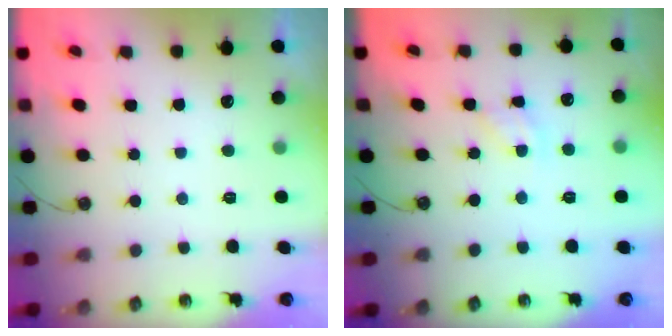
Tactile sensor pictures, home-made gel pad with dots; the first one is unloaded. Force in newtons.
{"total": 4.0, "press": 4.0, "slide": 0.2}